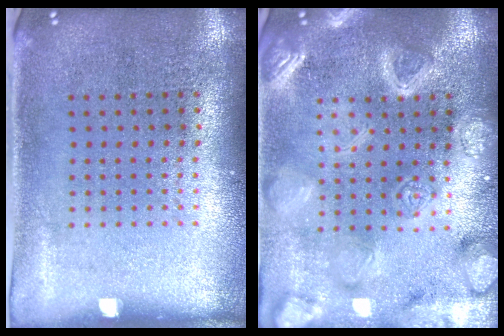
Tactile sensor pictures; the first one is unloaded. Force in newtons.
{"total": 5.6, "press": 5.6, "slide": 0.6}